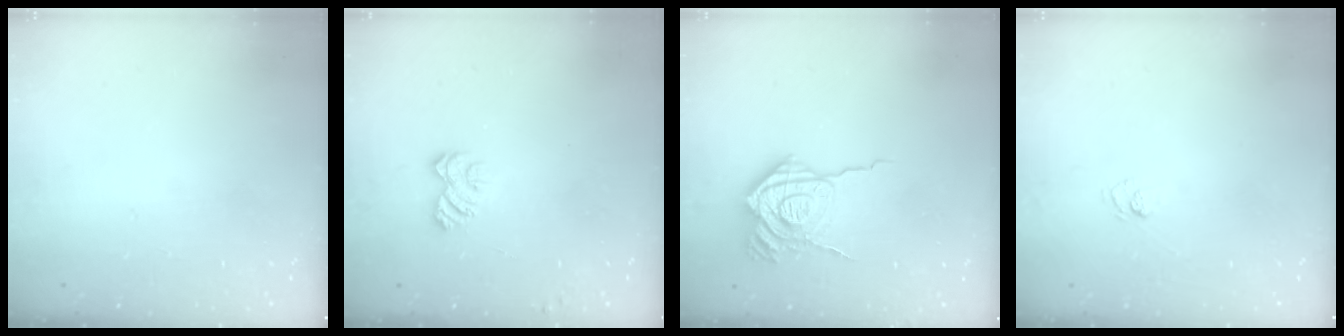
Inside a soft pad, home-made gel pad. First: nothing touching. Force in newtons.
{"total": 5.5, "press": 5.4, "slide": 0.5}
{"total": 15.9, "press": 15.9, "slide": 1.5}
{"total": 4.5, "press": 4.3, "slide": 1.2}